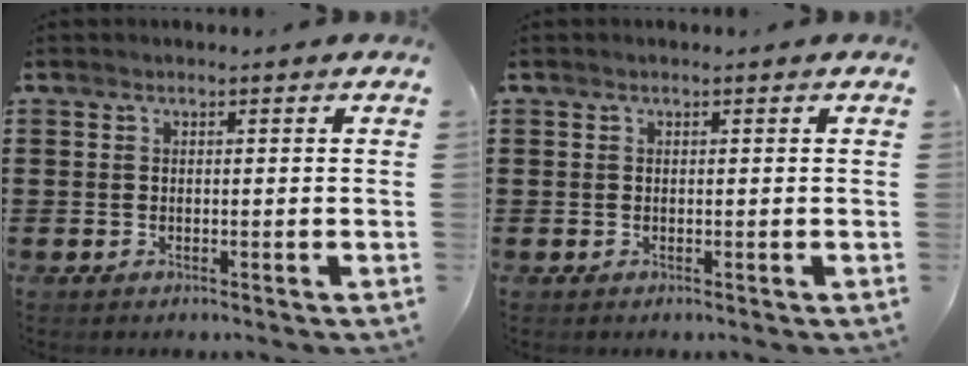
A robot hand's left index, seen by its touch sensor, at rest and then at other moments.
{"total": 0.0}